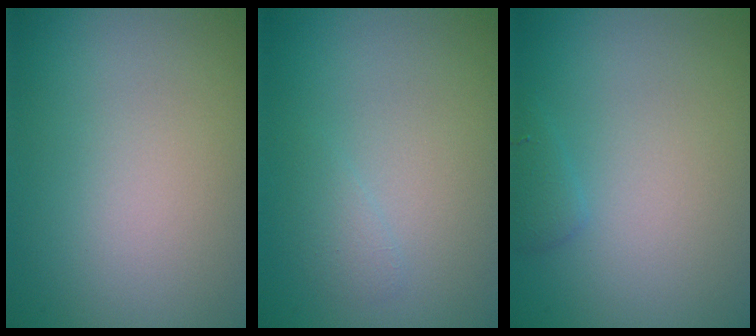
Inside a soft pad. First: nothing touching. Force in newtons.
{"total": 0.9, "press": 0.9, "slide": 0.1}
{"total": 1.0, "press": 1.0, "slide": 0.1}